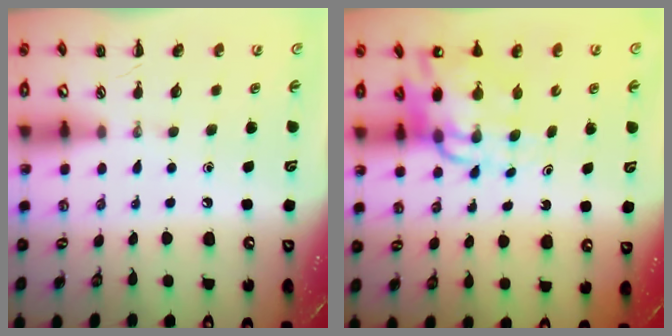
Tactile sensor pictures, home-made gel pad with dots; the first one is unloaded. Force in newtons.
{"total": 11.7, "press": 11.2, "slide": 3.6}